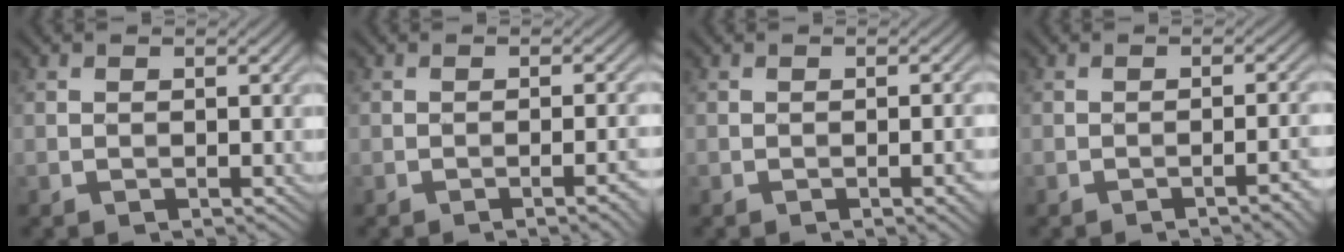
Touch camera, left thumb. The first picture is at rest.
{"total": 3.8, "force": [-1.5, 0.8, 3.4], "torque": [-0.040, 0.010, -0.022]}
{"total": 2.8, "force": [-1.0, 0.5, 2.6], "torque": [-0.033, 0.005, -0.015]}
{"total": 3.5, "force": [-1.7, 0.7, 2.9], "torque": [-0.034, 0.014, -0.028]}